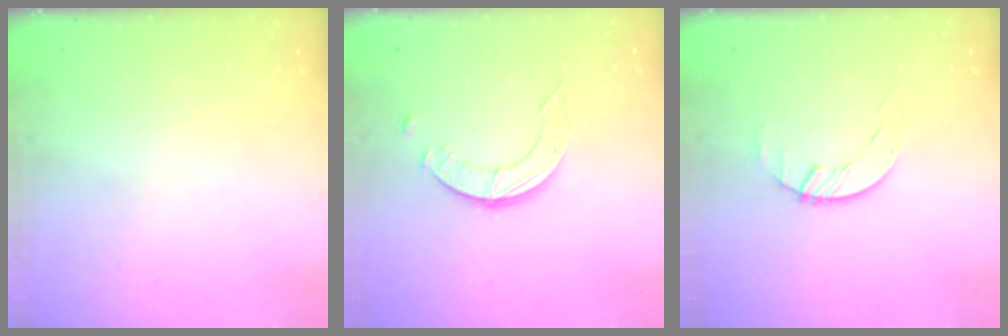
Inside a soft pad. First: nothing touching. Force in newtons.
{"total": 3.5, "press": 3.5, "slide": 0.2}
{"total": 0.6, "press": 0.6, "slide": 0.1}